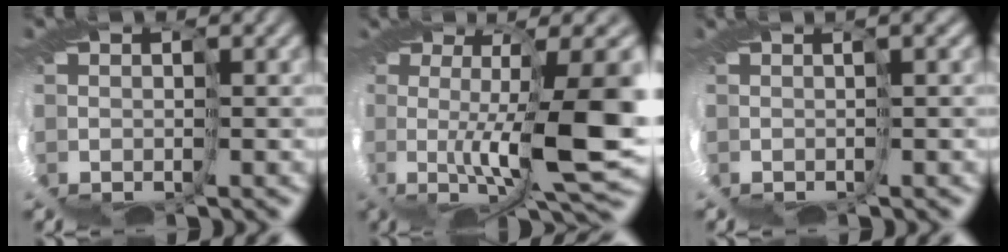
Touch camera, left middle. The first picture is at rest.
{"total": 6.4, "force": [1.1, -2.0, 6.0], "torque": [-0.123, -0.023, 0.026]}
{"total": 3.3, "force": [-0.9, -2.6, -1.8], "torque": [0.028, -0.007, 0.001]}